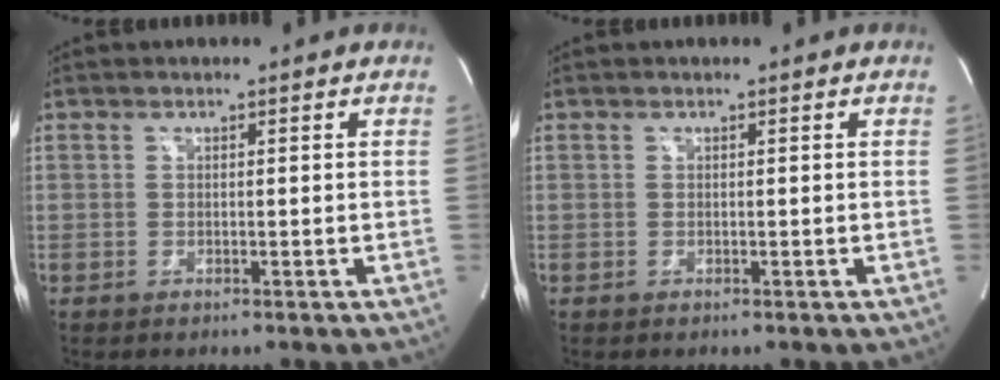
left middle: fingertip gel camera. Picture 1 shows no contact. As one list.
[{"total": 0.0}]